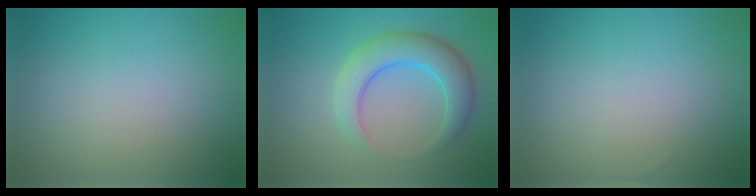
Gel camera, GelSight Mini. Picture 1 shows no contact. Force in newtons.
{"total": 5.6, "press": 5.6, "slide": 0.2}
{"total": 0.0}